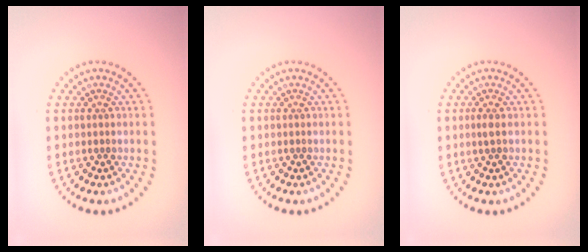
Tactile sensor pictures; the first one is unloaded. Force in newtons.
{"total": 0.0}
{"total": 0.7, "press": 0.6, "slide": 0.3}